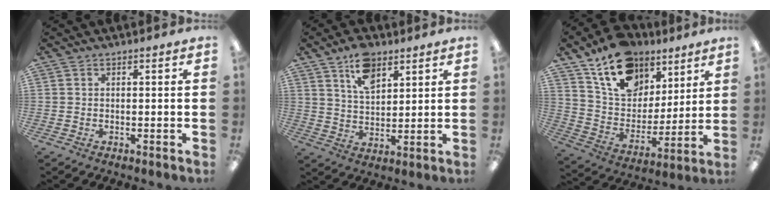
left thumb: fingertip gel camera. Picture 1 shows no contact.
{"total": 9.7, "force": [6.3, 5.2, 5.1], "torque": [-0.087, -0.020, 0.113]}
{"total": 17.4, "force": [11.8, 10.9, 6.8], "torque": [-0.118, -0.065, 0.220]}